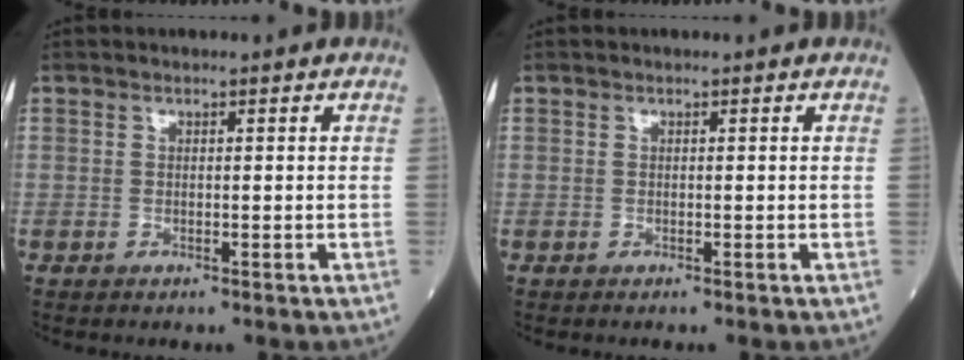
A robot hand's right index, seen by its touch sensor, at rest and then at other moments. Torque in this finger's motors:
{"motor_torque": [-1.58, 0.56, -0.75, -0.21]}